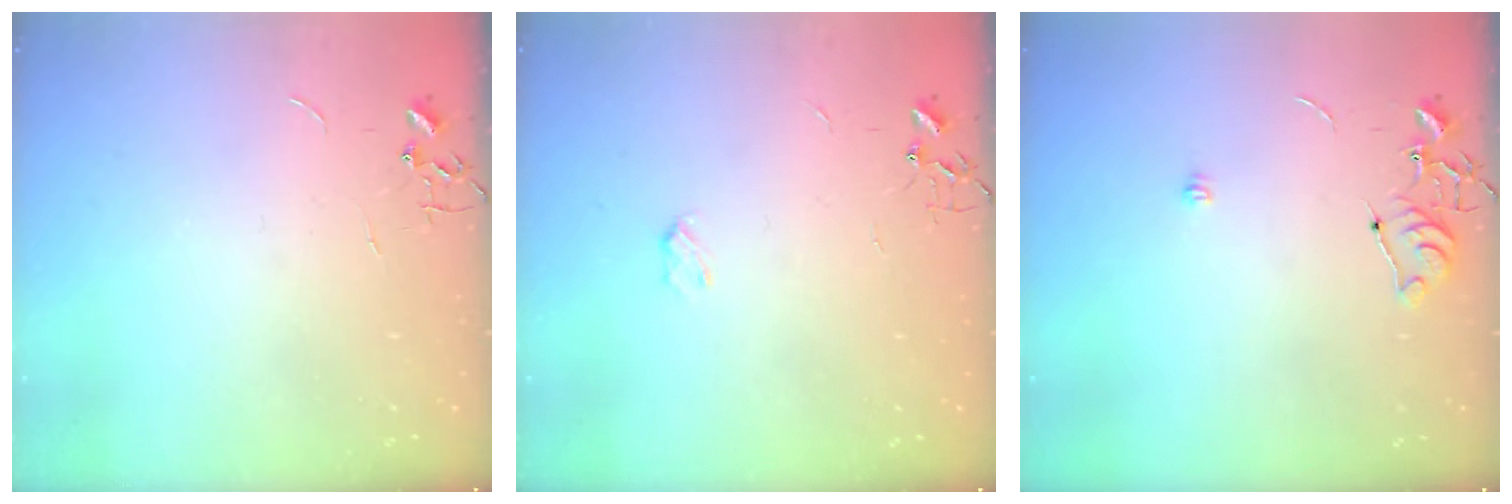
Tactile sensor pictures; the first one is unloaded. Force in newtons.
{"total": 2.8, "press": 2.8, "slide": 0.5}
{"total": 7.1, "press": 7.1, "slide": 0.8}